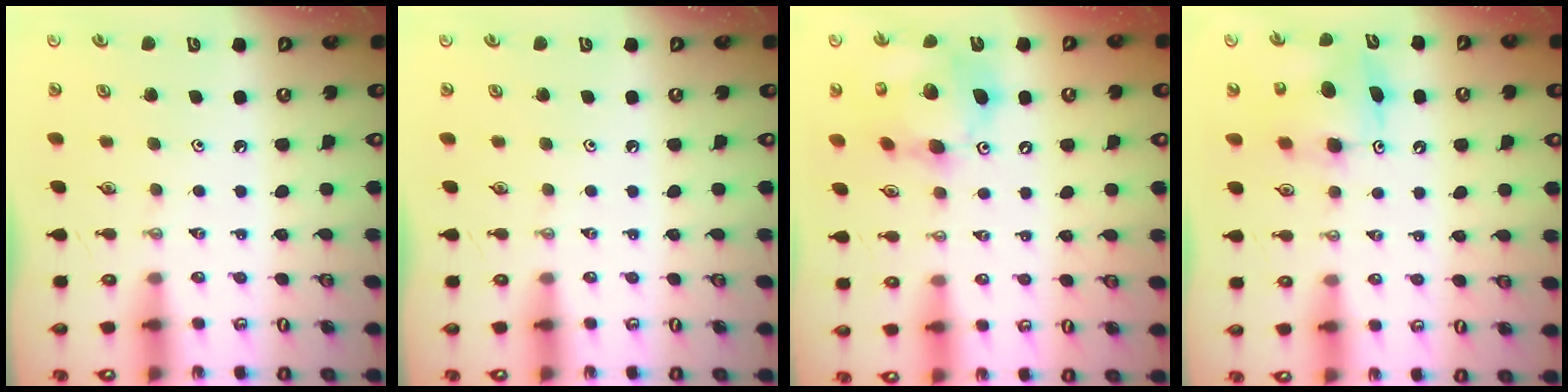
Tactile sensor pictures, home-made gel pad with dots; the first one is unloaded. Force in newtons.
{"total": 0.0}
{"total": 15.3, "press": 15.0, "slide": 3.2}
{"total": 7.7, "press": 7.7, "slide": 0.4}